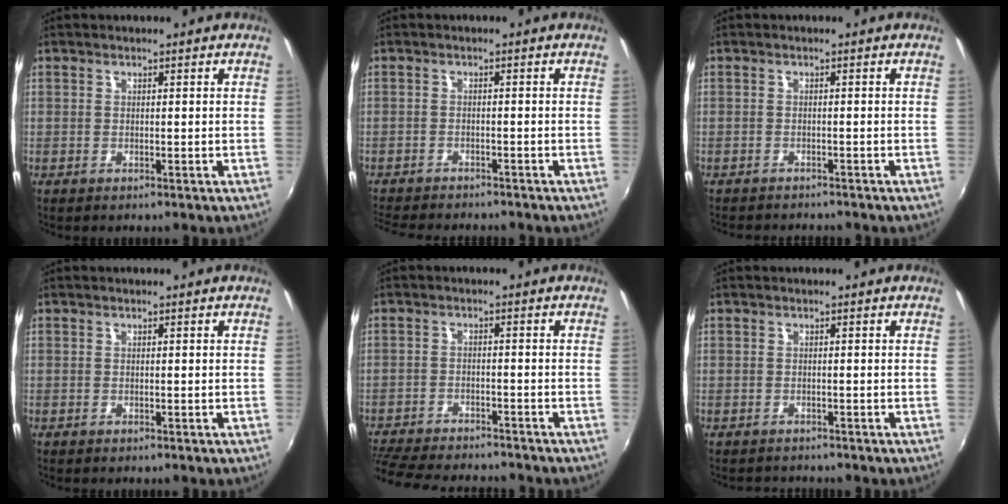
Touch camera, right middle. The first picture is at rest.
{"total": 8.5, "force": [-7.8, 1.6, 3.0], "torque": [-0.078, -0.016, -0.121]}
{"total": 4.1, "force": [-3.8, 0.7, 1.2], "torque": [-0.033, -0.012, -0.057]}
{"total": 0.0}
{"total": 14.7, "force": [-13.0, 3.3, 6.0], "torque": [-0.143, -0.019, -0.204]}
{"total": 1.6, "force": [-1.5, 0.6, -0.1], "torque": [-0.005, -0.001, -0.024]}